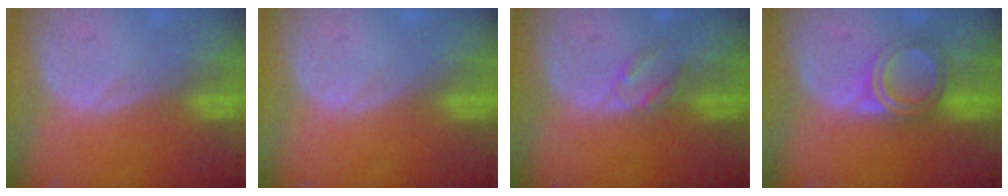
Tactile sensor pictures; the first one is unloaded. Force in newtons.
{"total": 0.0}
{"total": 2.5, "press": 2.5, "slide": 0.3}
{"total": 5.0, "press": 4.7, "slide": 1.6}